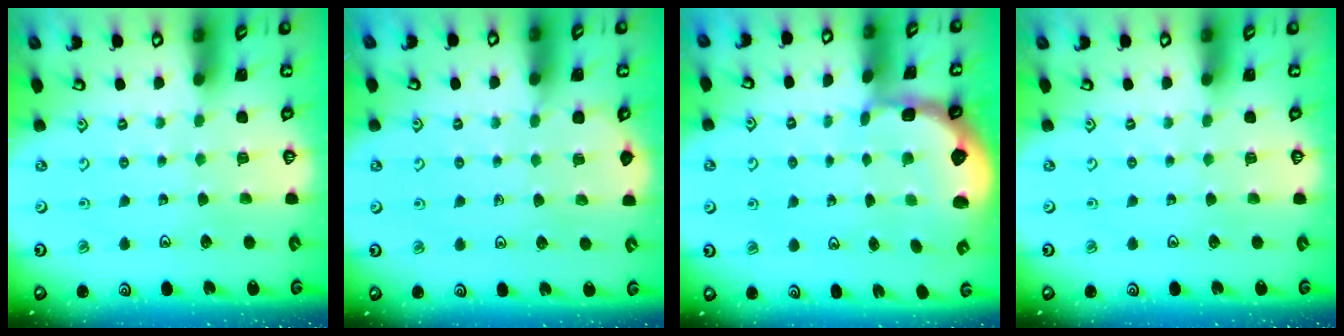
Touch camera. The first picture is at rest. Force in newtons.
{"total": 1.6, "press": 1.5, "slide": 0.3}
{"total": 2.5, "press": 1.8, "slide": 1.8}
{"total": 0.0}